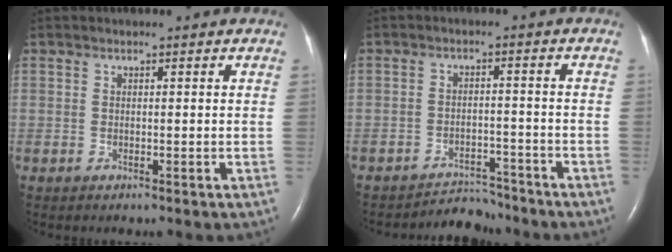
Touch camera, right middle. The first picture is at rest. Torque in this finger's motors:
{"motor_torque": [-0.48, -0.14, -0.16, 0.00]}